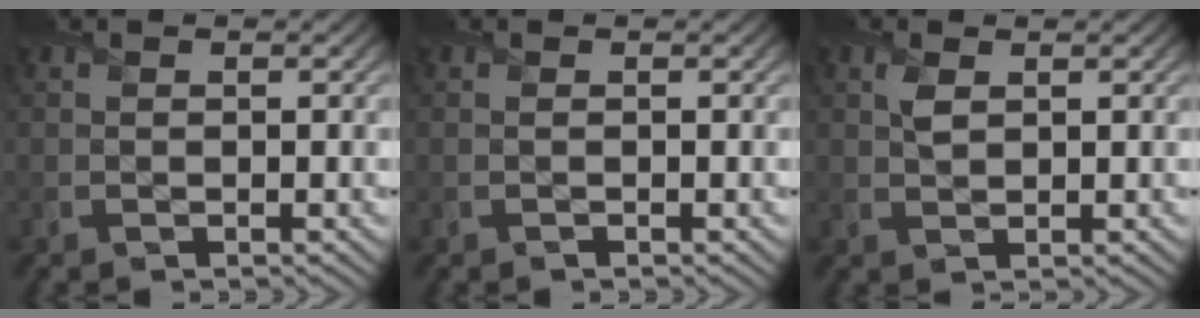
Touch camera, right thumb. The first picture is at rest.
{"total": 0.0}
{"total": 1.5, "force": [0.8, 0.8, 1.0], "torque": [-0.025, -0.001, 0.018]}